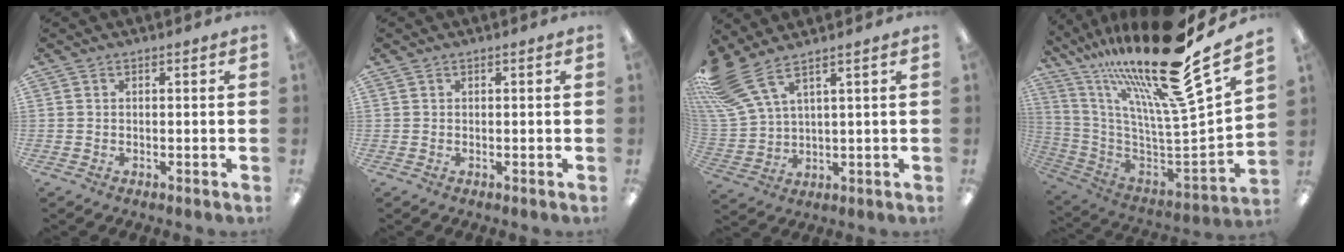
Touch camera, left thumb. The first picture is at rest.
{"total": 0.0}
{"total": 11.4, "force": [7.3, 4.2, 7.7], "torque": [-0.173, -0.029, 0.141]}
{"total": 24.5, "force": [19.1, 1.5, 15.3], "torque": [-0.232, -0.166, 0.301]}